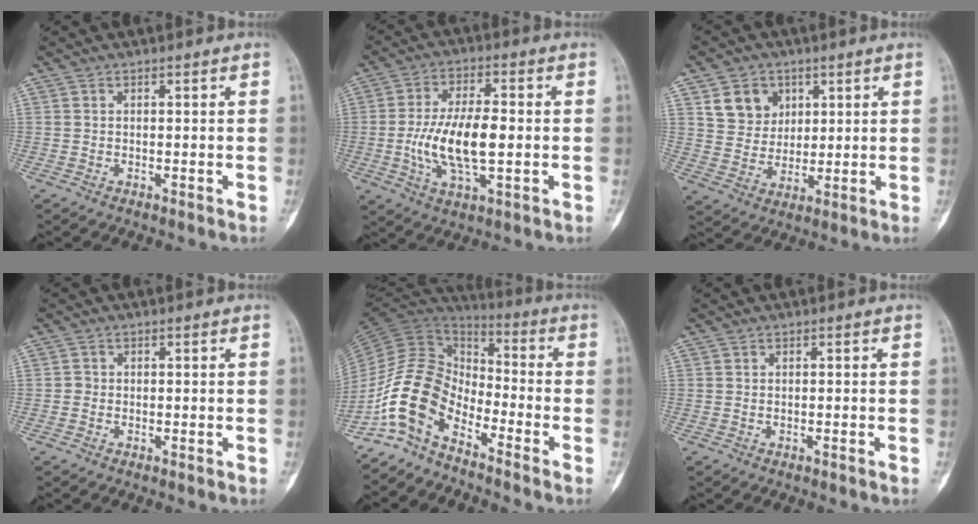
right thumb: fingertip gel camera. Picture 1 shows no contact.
{"total": 12.9, "force": [-1.2, 5.3, 11.7], "torque": [-0.225, 0.004, -0.021]}
{"total": 8.6, "force": [3.8, 7.1, 3.1], "torque": [-0.020, -0.018, 0.072]}
{"total": 0.8, "force": [-0.2, 0.7, 0.2], "torque": [0.001, 0.003, -0.006]}
{"total": 12.9, "force": [-7.9, 6.9, 7.5], "torque": [-0.141, 0.082, -0.170]}
{"total": 0.0}